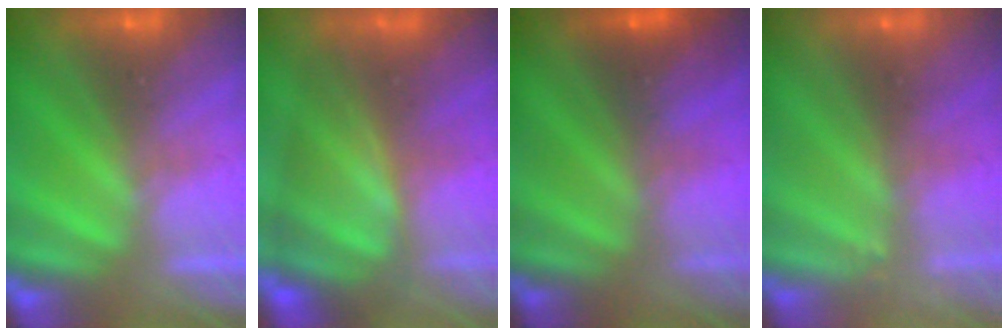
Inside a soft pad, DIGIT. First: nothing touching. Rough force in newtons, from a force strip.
{"total": 4.8}
{"total": 1.6}
{"total": 2.4}